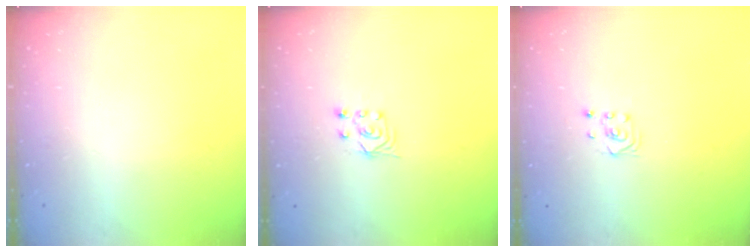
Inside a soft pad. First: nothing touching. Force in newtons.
{"total": 3.0, "press": 2.8, "slide": 0.9}
{"total": 1.6, "press": 1.4, "slide": 0.9}